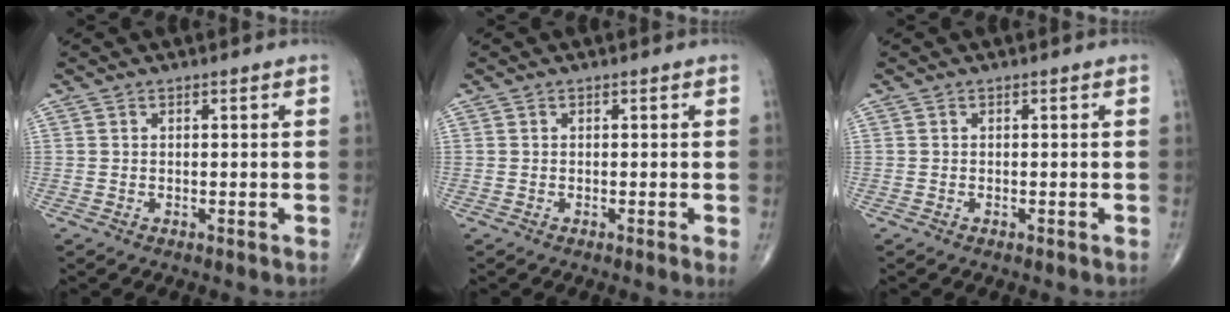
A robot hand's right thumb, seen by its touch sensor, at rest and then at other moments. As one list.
[{"total": 0.9, "force": [0.0, -0.1, 0.9], "torque": [-0.018, -0.004, -0.002]}, {"total": 0.0}]